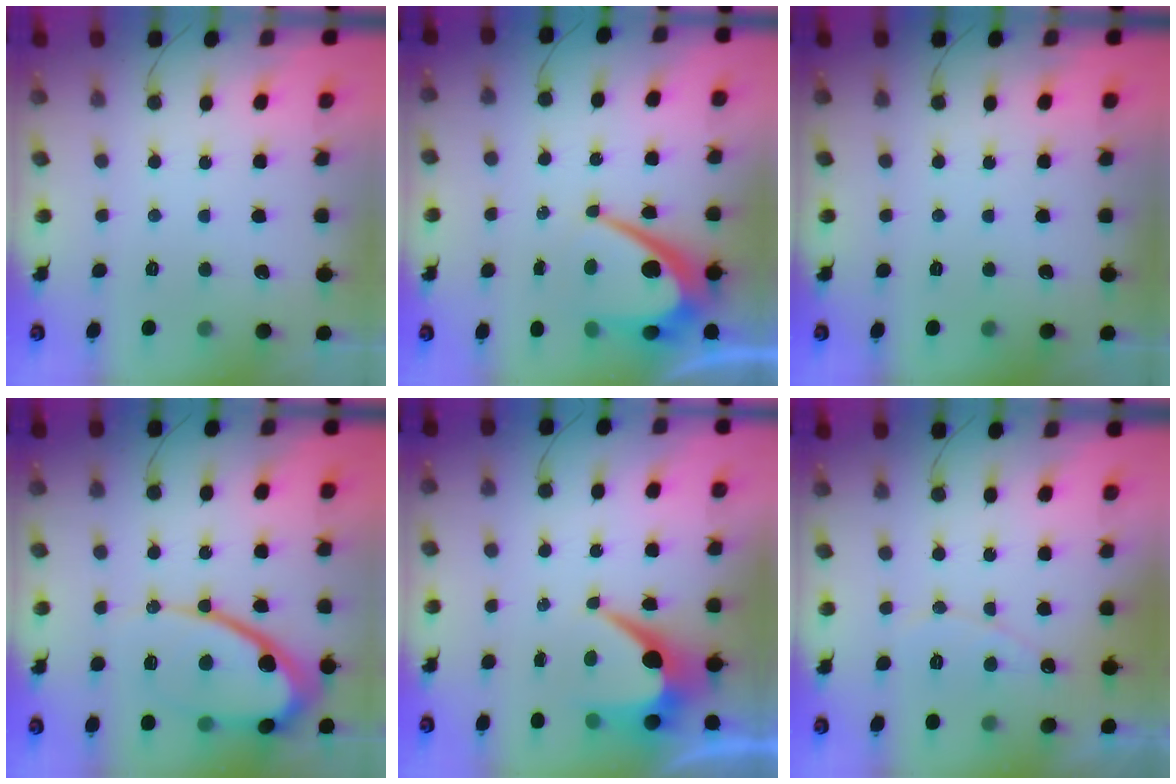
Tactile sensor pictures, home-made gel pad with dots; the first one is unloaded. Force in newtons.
{"total": 10.7, "press": 10.6, "slide": 0.9}
{"total": 0.0}
{"total": 14.0, "press": 13.9, "slide": 1.2}
{"total": 7.2, "press": 7.2, "slide": 0.6}
{"total": 6.1, "press": 6.1, "slide": 0.5}